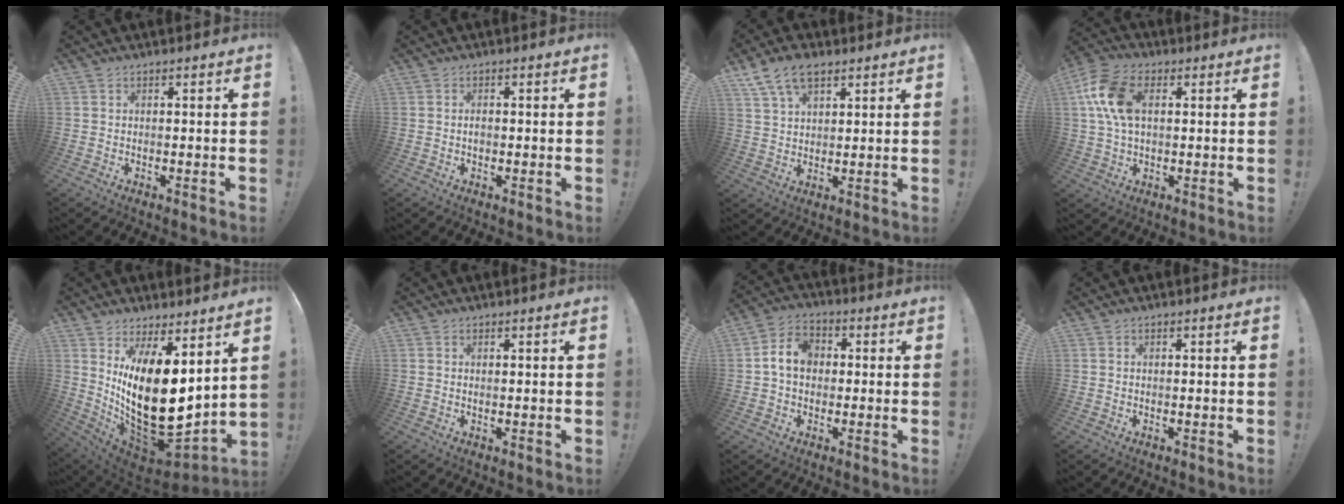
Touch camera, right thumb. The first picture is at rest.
{"total": 1.1, "force": [-0.6, 0.7, 0.6], "torque": [-0.009, 0.002, -0.011]}
{"total": 9.2, "force": [5.4, 5.0, 5.5], "torque": [-0.098, -0.011, 0.105]}
{"total": 13.1, "force": [2.9, 8.2, 9.8], "torque": [-0.197, 0.009, 0.058]}
{"total": 22.1, "force": [0.7, 10.6, 19.4], "torque": [-0.353, -0.039, 0.028]}
{"total": 0.5, "force": [0.4, 0.1, 0.4], "torque": [-0.009, 0.002, 0.007]}
{"total": 8.7, "force": [0.5, 6.7, 5.5], "torque": [-0.103, 0.021, 0.014]}
{"total": 0.0}